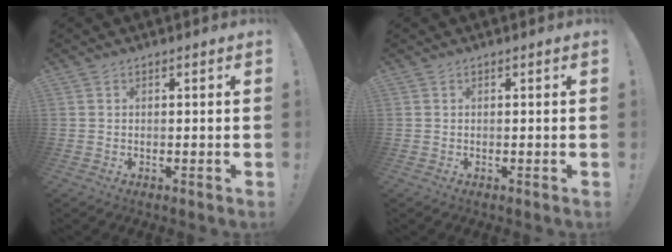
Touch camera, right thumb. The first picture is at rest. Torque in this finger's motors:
{"motor_torque": [0.00, 0.00, 0.00, 0.00, 0.00]}